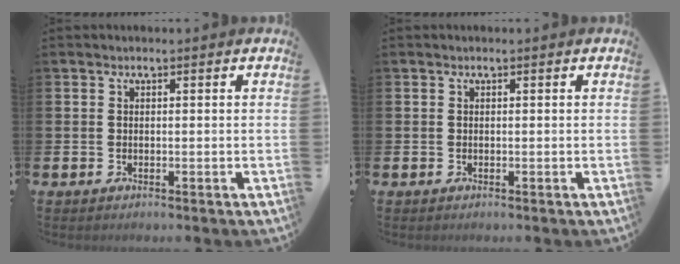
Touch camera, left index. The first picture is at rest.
{"total": 0.0}